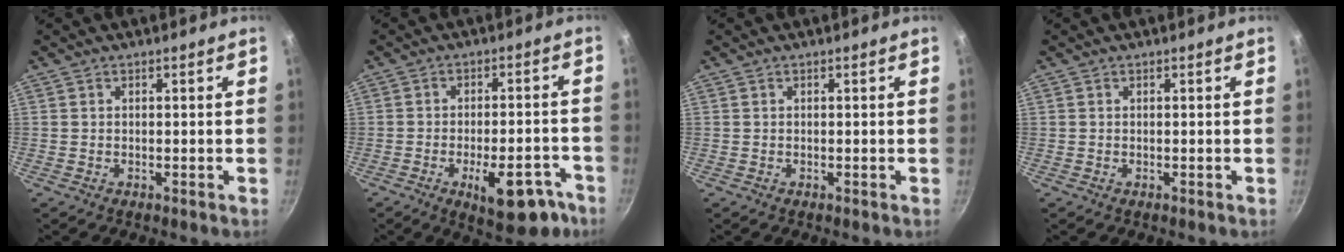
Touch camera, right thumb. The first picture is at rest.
{"total": 12.2, "force": [-6.0, 5.2, 9.2], "torque": [-0.088, 0.033, -0.072]}
{"total": 0.0}
{"total": 0.0}